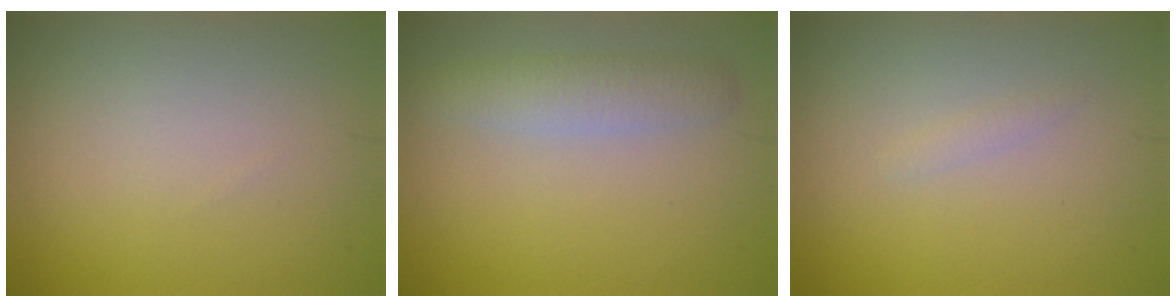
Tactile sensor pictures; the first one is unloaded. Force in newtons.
{"total": 2.7, "press": 2.7, "slide": 0.1}
{"total": 0.6, "press": 0.6, "slide": 0.0}